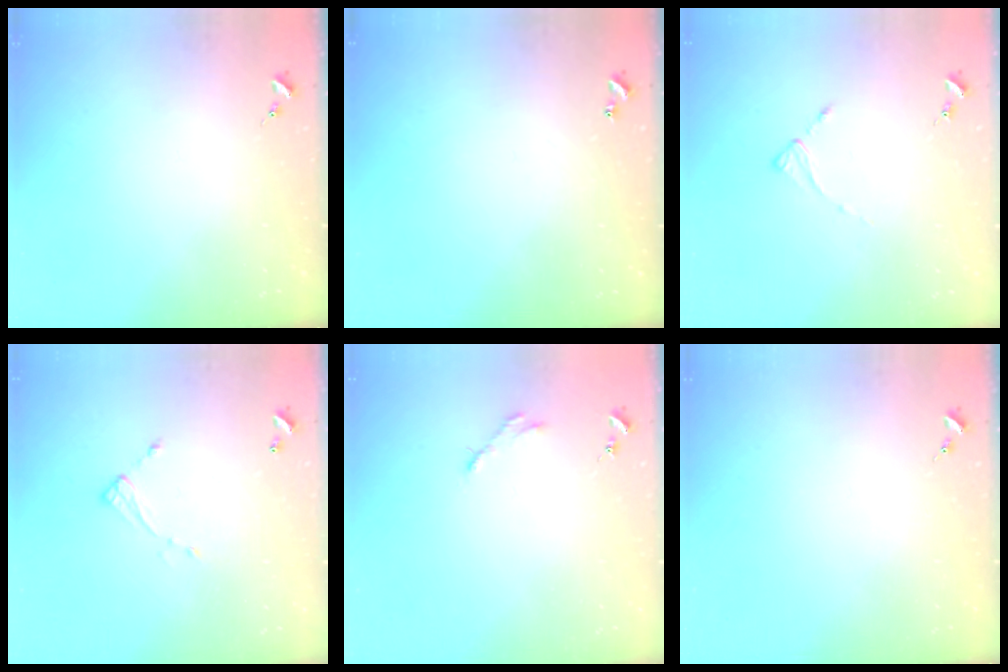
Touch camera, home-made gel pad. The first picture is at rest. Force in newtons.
{"total": 0.9, "press": 0.9, "slide": 0.2}
{"total": 2.0, "press": 2.0, "slide": 0.3}
{"total": 5.0, "press": 4.9, "slide": 0.2}
{"total": 2.8, "press": 2.8, "slide": 0.4}
{"total": 0.0}